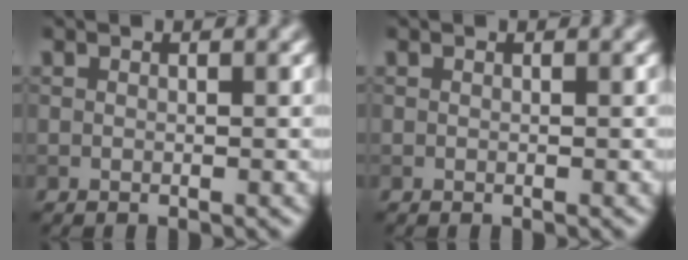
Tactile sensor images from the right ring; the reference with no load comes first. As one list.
[{"total": 0.0}]